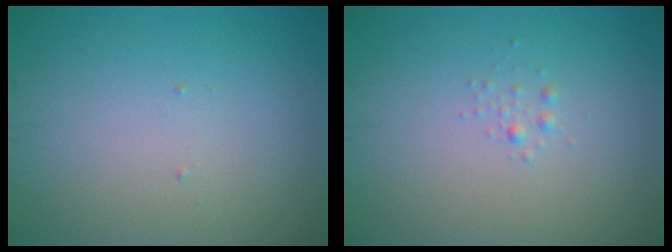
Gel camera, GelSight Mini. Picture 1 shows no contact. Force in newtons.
{"total": 0.6, "press": 0.6, "slide": 0.0}